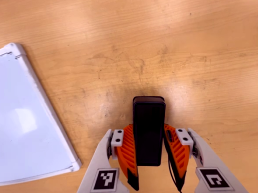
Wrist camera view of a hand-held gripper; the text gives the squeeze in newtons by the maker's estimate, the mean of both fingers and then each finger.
{"total": 3.3, "left": 1.8, "right": 4.8}